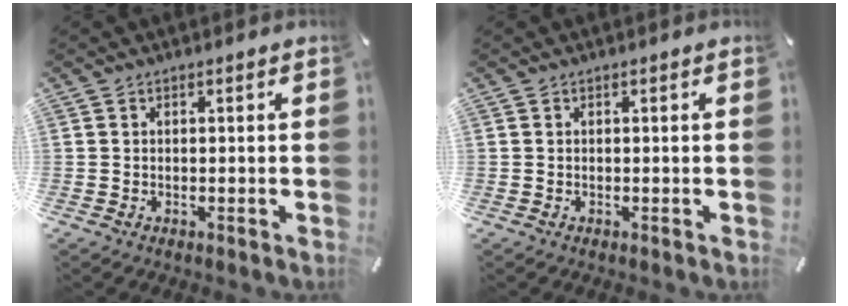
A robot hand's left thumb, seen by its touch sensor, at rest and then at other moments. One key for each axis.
{"total": 0.0}